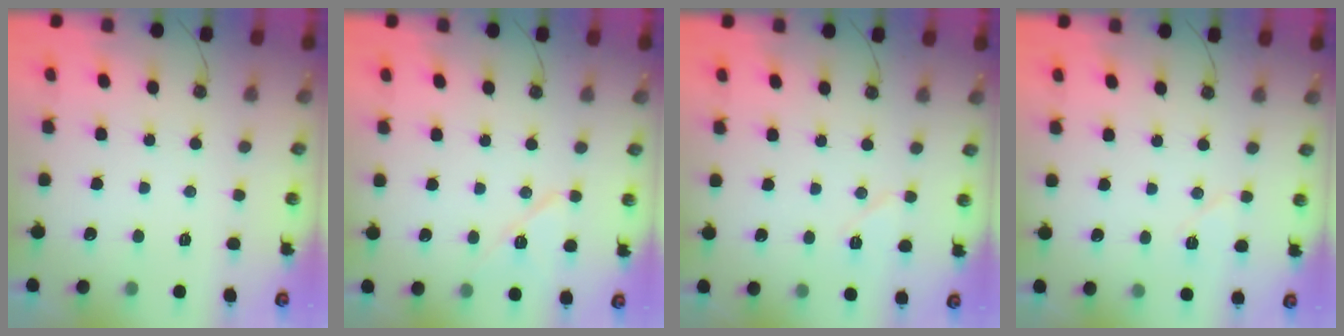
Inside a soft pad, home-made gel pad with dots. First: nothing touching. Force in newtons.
{"total": 8.9, "press": 8.9, "slide": 1.1}
{"total": 6.0, "press": 5.9, "slide": 1.1}
{"total": 7.3, "press": 6.4, "slide": 3.6}